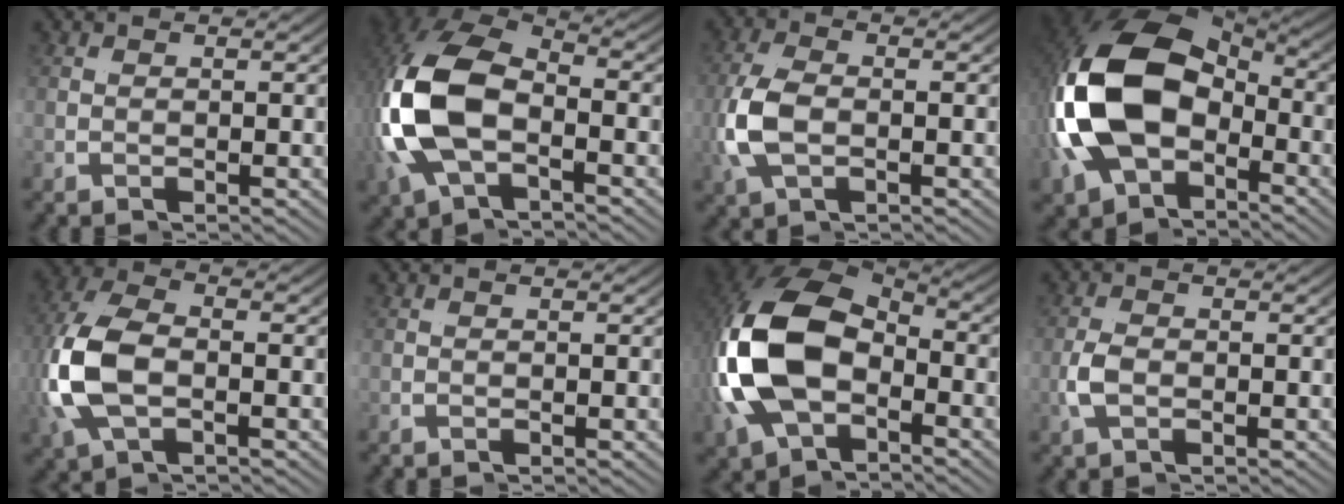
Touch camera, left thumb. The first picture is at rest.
{"total": 13.9, "force": [-1.3, 9.0, 10.5], "torque": [-0.298, -0.019, -0.016]}
{"total": 3.4, "force": [-0.7, 2.0, 2.7], "torque": [-0.093, -0.008, -0.014]}
{"total": 19.0, "force": [-1.5, 11.7, 14.8], "torque": [-0.352, -0.053, 0.001]}
{"total": 8.1, "force": [-0.9, 5.3, 6.0], "torque": [-0.182, -0.018, -0.014]}
{"total": 0.0}
{"total": 17.7, "force": [-2.1, 11.7, 13.0], "torque": [-0.336, -0.055, -0.014]}
{"total": 0.8, "force": [-0.4, 0.5, 0.5], "torque": [-0.032, -0.001, -0.011]}